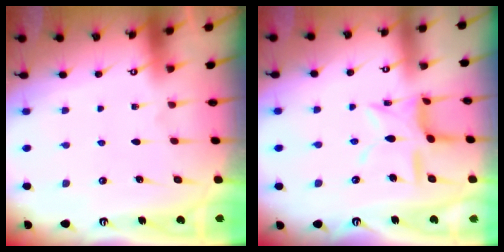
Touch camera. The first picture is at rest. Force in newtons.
{"total": 11.7, "press": 11.7, "slide": 0.9}